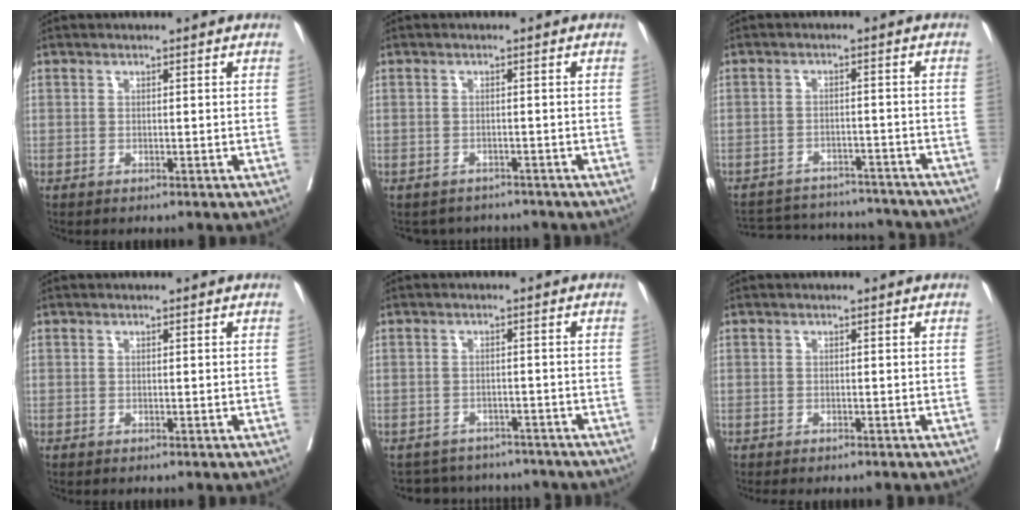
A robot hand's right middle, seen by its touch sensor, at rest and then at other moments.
{"total": 4.3, "force": [-4.0, 1.5, -0.4], "torque": [0.010, 0.006, -0.052]}
{"total": 17.2, "force": [-16.1, 4.3, 4.4], "torque": [-0.100, -0.002, -0.205]}
{"total": 0.0}
{"total": 8.7, "force": [-7.9, 3.4, 0.8], "torque": [-0.013, 0.016, -0.091]}
{"total": 2.5, "force": [-2.2, 0.8, 1.0], "torque": [-0.010, -0.006, -0.027]}